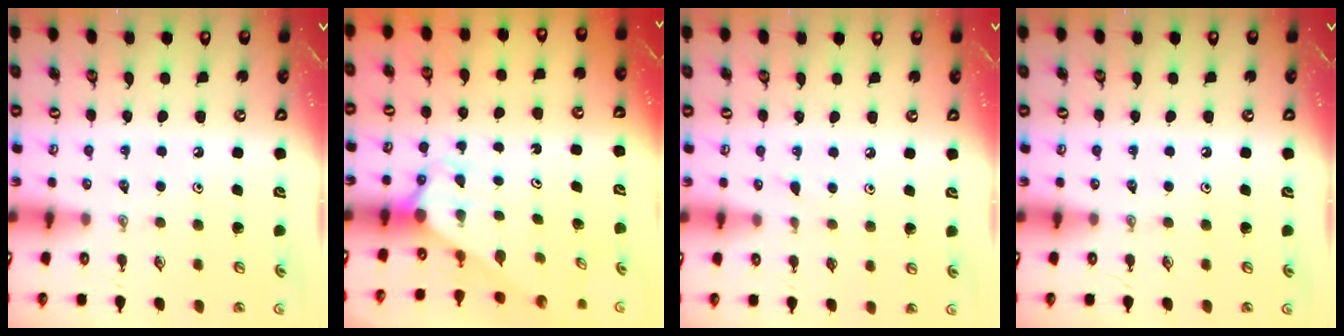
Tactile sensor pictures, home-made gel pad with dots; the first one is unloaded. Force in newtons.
{"total": 2.9, "press": 2.9, "slide": 0.0}
{"total": 3.3, "press": 3.2, "slide": 0.5}
{"total": 0.0}